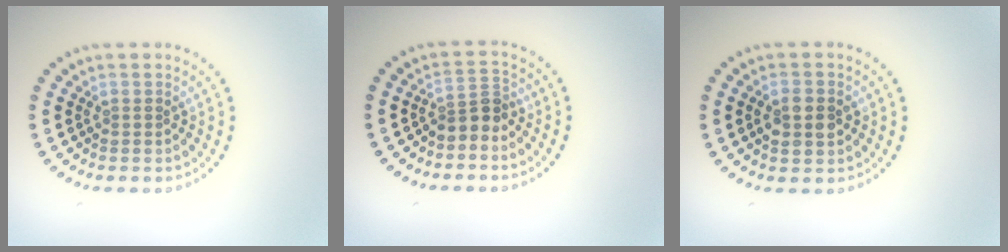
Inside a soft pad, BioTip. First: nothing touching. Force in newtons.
{"total": 2.3, "press": 1.8, "slide": 1.5}
{"total": 2.9, "press": 2.9, "slide": 0.1}